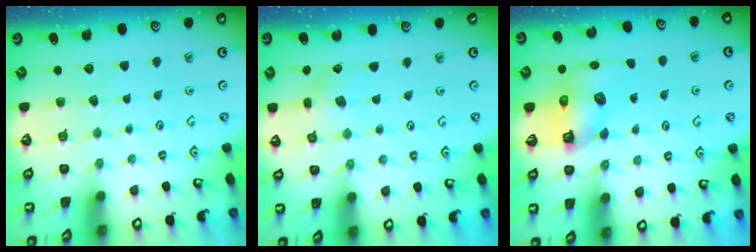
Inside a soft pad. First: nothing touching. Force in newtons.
{"total": 2.3, "press": 2.3, "slide": 0.3}
{"total": 8.3, "press": 8.3, "slide": 1.0}